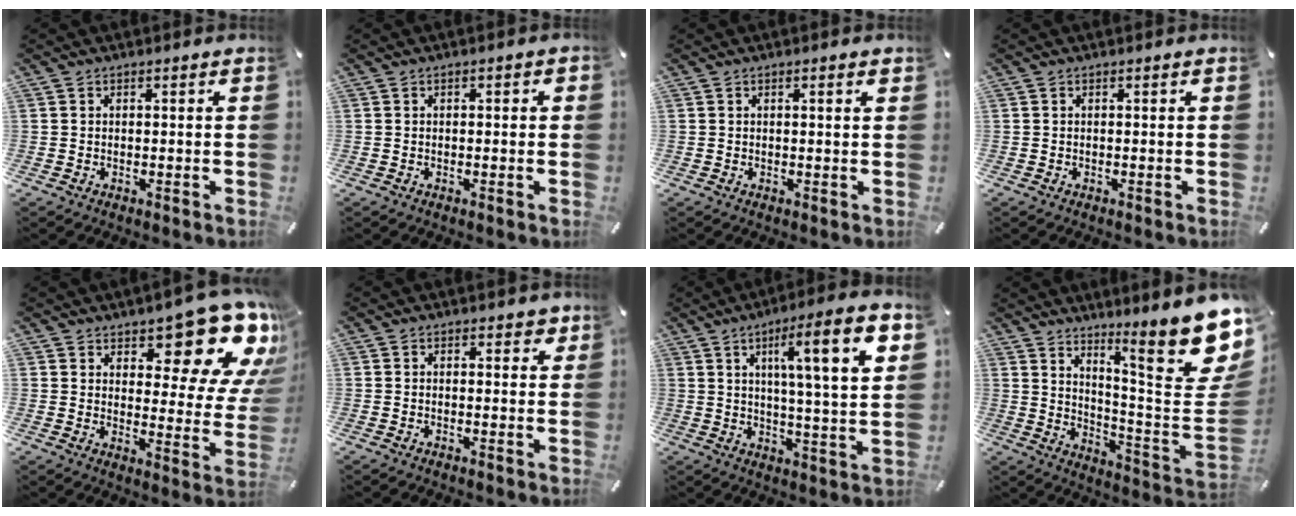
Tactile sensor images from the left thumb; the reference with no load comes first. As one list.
[{"total": 0.8, "force": [-0.2, 0.2, 0.7], "torque": [-0.013, 0.001, -0.004]}, {"total": 1.4, "force": [0.4, 0.1, 1.3], "torque": [-0.026, 0.000, 0.006]}, {"total": 0.0}, {"total": 17.0, "force": [11.7, 7.3, 9.9], "torque": [-0.112, -0.101, 0.193]}, {"total": 1.7, "force": [0.7, 1.0, 1.2], "torque": [-0.010, -0.001, 0.008]}, {"total": 15.5, "force": [6.4, 2.3, 13.9], "torque": [-0.216, -0.022, 0.089]}, {"total": 22.9, "force": [13.2, 5.1, 18.0], "torque": [-0.255, -0.102, 0.208]}]